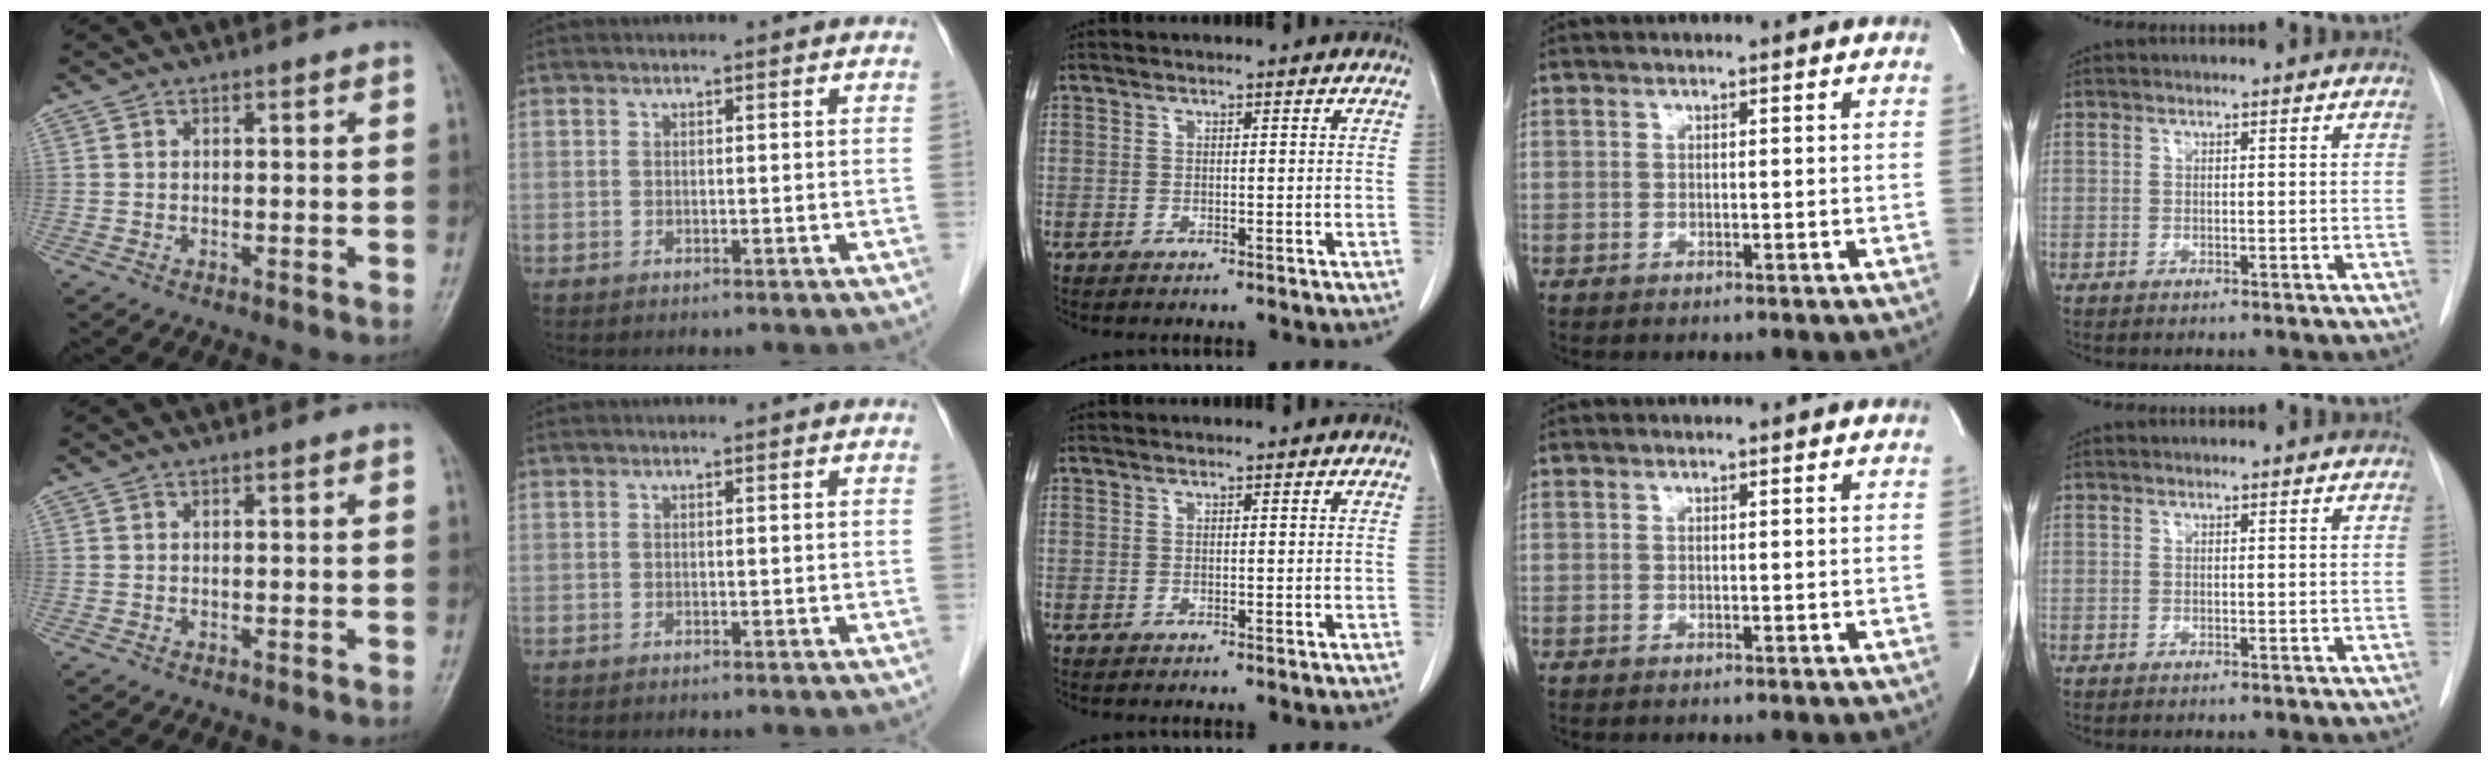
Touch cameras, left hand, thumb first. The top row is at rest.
{}